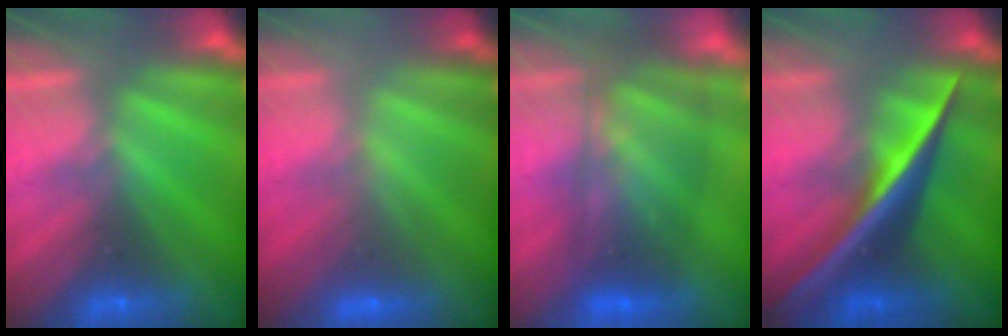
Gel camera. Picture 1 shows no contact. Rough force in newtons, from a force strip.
{"total": 2.3}
{"total": 7.7}
{"total": 2.5}